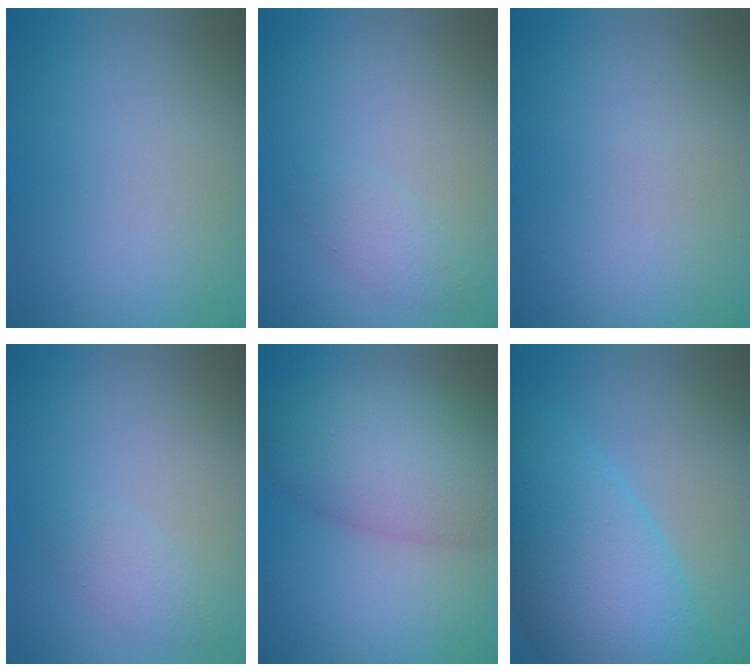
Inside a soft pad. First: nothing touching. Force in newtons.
{"total": 1.5, "press": 1.5, "slide": 0.1}
{"total": 0.0}
{"total": 1.5, "press": 1.5, "slide": 0.1}
{"total": 7.5, "press": 7.5, "slide": 0.4}
{"total": 10.1, "press": 10.1, "slide": 0.3}